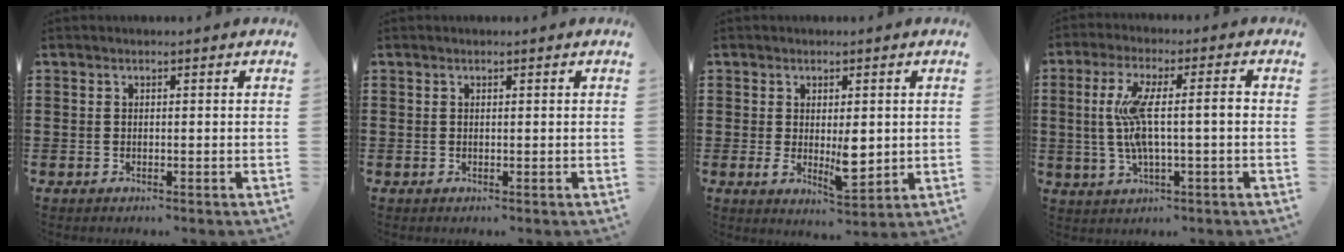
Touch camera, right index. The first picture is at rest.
{"total": 0.0}
{"total": 5.4, "force": [0.1, 2.5, 4.8], "torque": [-0.070, -0.002, 0.002]}
{"total": 8.6, "force": [0.2, 1.7, 8.5], "torque": [-0.173, -0.002, -0.008]}